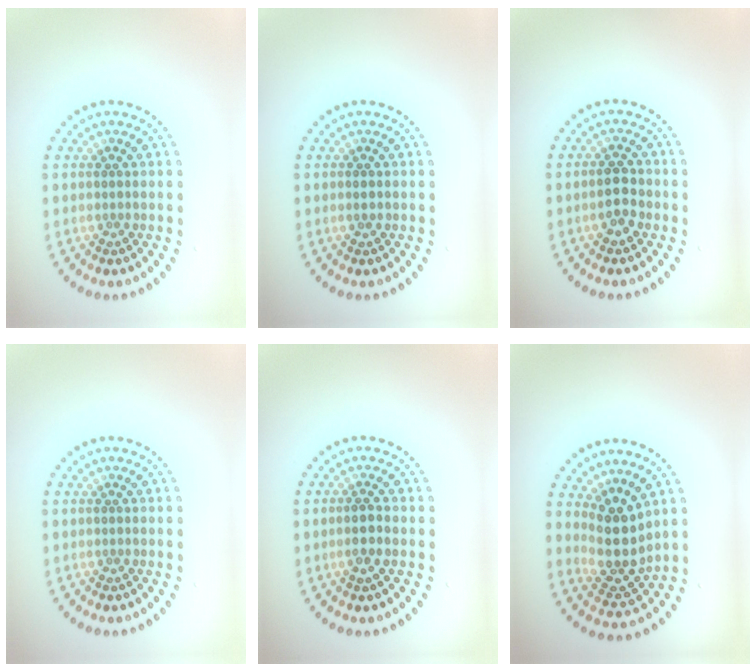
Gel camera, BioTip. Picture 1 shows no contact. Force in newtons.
{"total": 0.9, "press": 0.9, "slide": 0.1}
{"total": 2.2, "press": 2.2, "slide": 0.3}
{"total": 0.0}
{"total": 1.3, "press": 1.2, "slide": 0.5}
{"total": 4.2, "press": 3.4, "slide": 2.4}